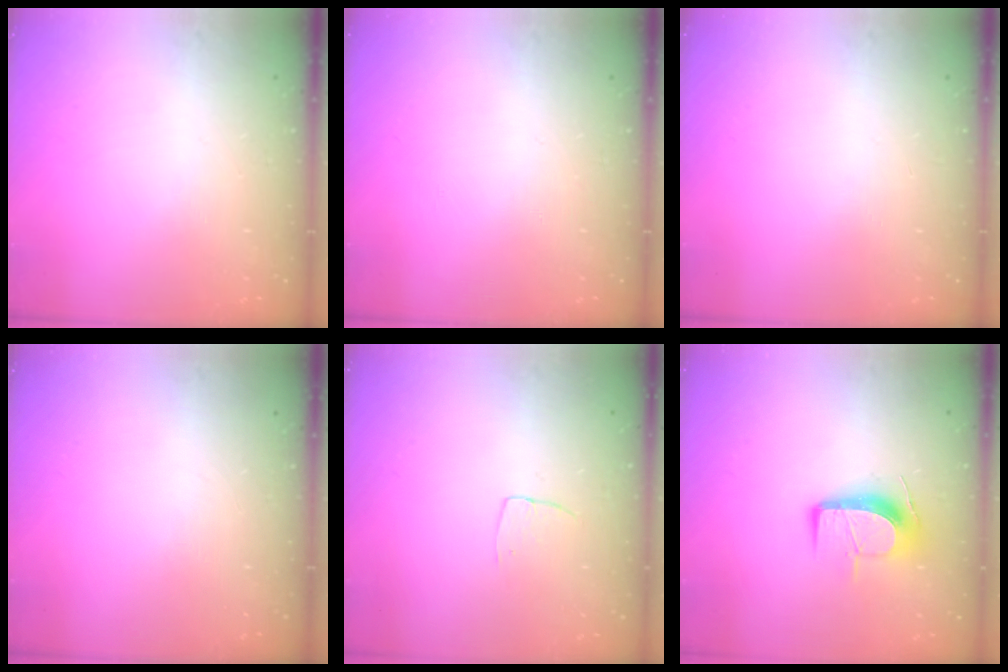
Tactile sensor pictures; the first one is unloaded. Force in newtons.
{"total": 0.0}
{"total": 0.0}
{"total": 0.0}
{"total": 3.7, "press": 3.7, "slide": 0.2}
{"total": 11.1, "press": 11.1, "slide": 0.5}